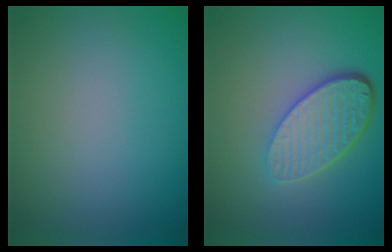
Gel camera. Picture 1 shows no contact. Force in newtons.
{"total": 5.3, "press": 3.9, "slide": 3.6}